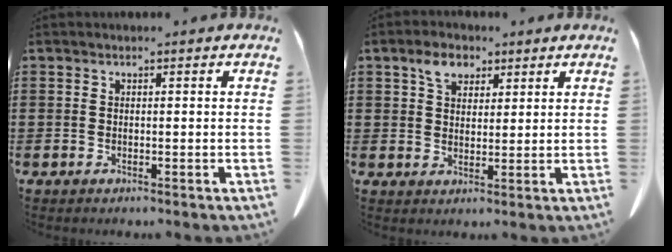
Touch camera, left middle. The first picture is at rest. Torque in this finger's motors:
{"motor_torque": [0.83, 0.40, 0.16, 0.01]}